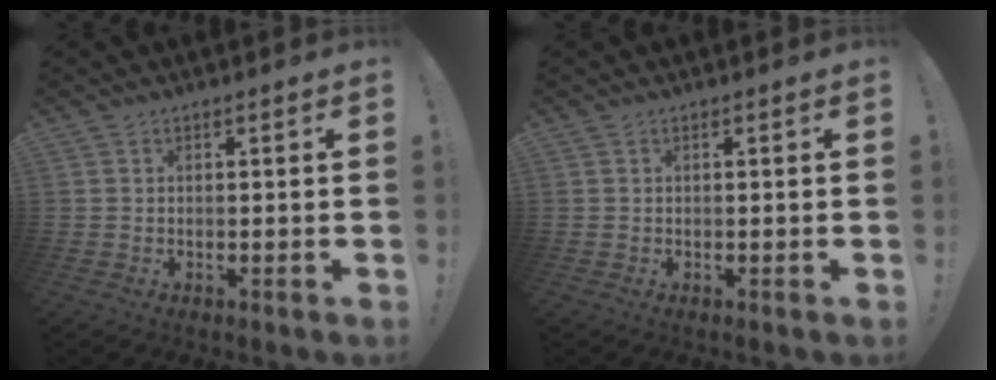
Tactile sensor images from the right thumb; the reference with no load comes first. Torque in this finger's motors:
{"motor_torque": [0.00, 0.00, -0.14, 0.09, 0.00]}